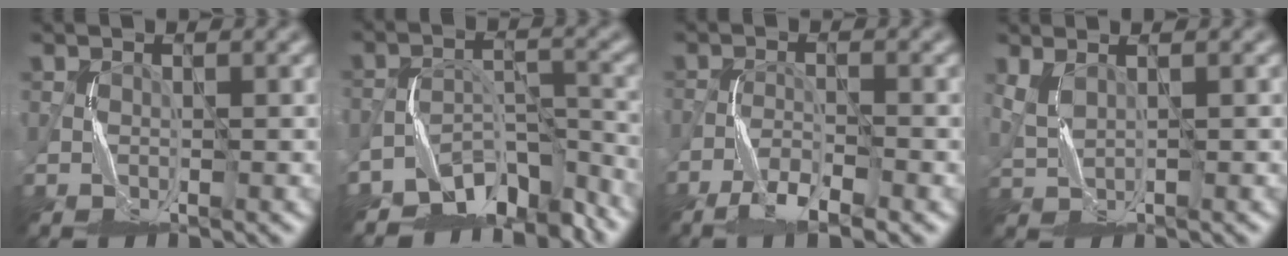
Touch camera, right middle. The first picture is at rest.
{"total": 7.1, "force": [-6.4, 2.6, 1.5], "torque": [0.000, -0.007, -0.113]}
{"total": 4.2, "force": [-3.5, 0.6, 2.3], "torque": [-0.041, -0.001, -0.067]}
{"total": 1.7, "force": [1.2, 0.5, 1.1], "torque": [-0.033, 0.007, 0.029]}